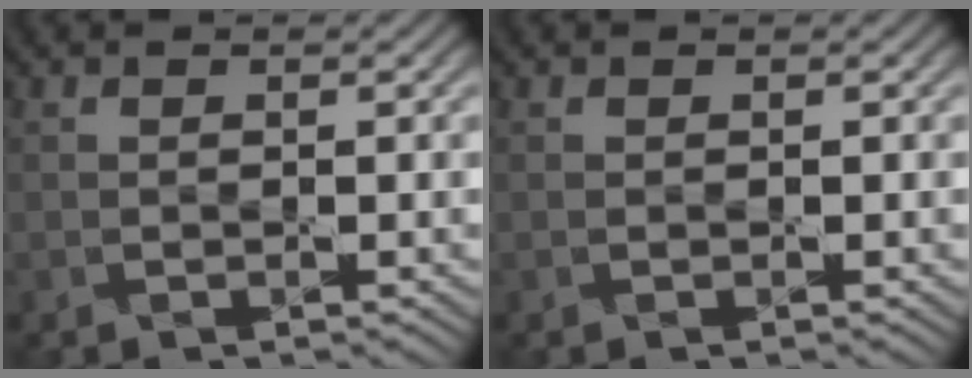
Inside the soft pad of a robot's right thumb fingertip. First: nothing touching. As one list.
[{"total": 0.0}]